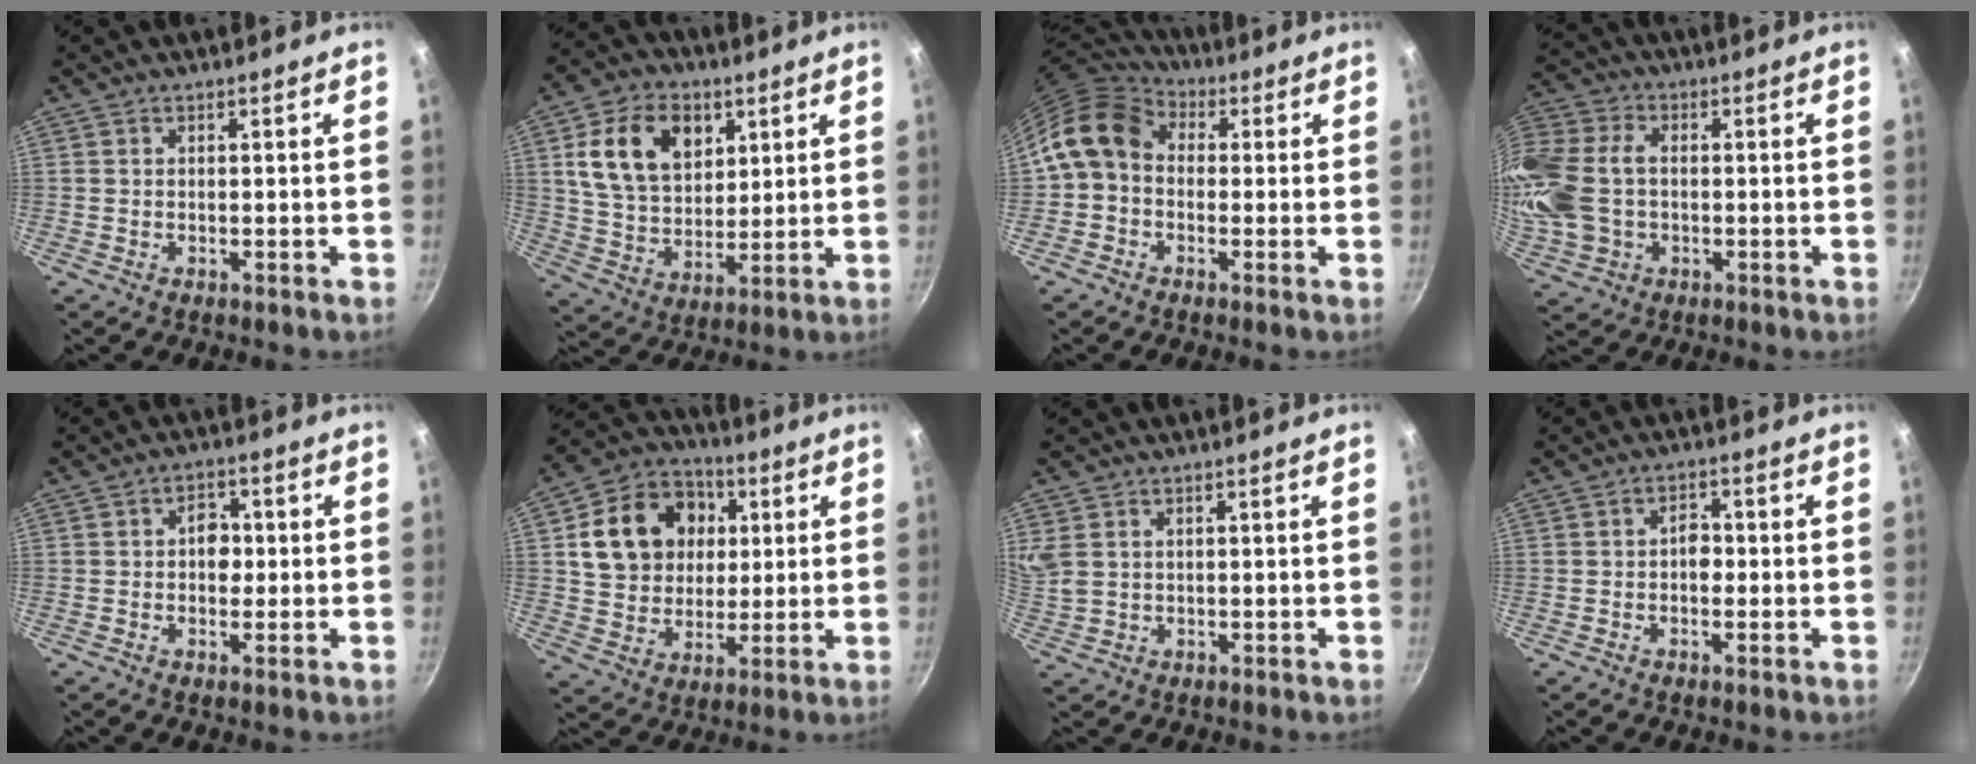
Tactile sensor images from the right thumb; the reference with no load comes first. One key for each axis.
{"total": 16.2, "fx": 5.7, "fy": 11.4, "fz": 10.0, "tx": -0.148, "ty": -0.010, "tz": 0.102}
{"total": 11.3, "fx": 0.5, "fy": 9.1, "fz": 6.7, "tx": -0.103, "ty": 0.030, "tz": -0.013}
{"total": 19.9, "fx": -0.4, "fy": 14.9, "fz": 13.1, "tx": -0.312, "ty": 0.039, "tz": -0.008}
{"total": 4.7, "fx": 0.0, "fy": 3.6, "fz": 3.1, "tx": -0.014, "ty": 0.007, "tz": -0.005}
{"total": 17.5, "fx": 3.9, "fy": 14.4, "fz": 9.1, "tx": -0.136, "ty": 0.015, "tz": 0.067}
{"total": 5.8, "fx": 2.3, "fy": 4.2, "fz": 3.2, "tx": -0.063, "ty": 0.000, "tz": 0.053}
{"total": 3.4, "fx": -0.4, "fy": 2.4, "fz": 2.4, "tx": -0.020, "ty": 0.009, "tz": -0.010}